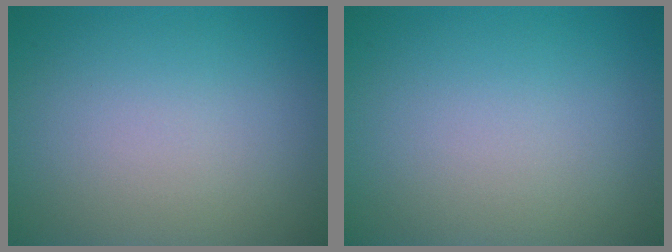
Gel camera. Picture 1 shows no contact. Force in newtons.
{"total": 0.0}